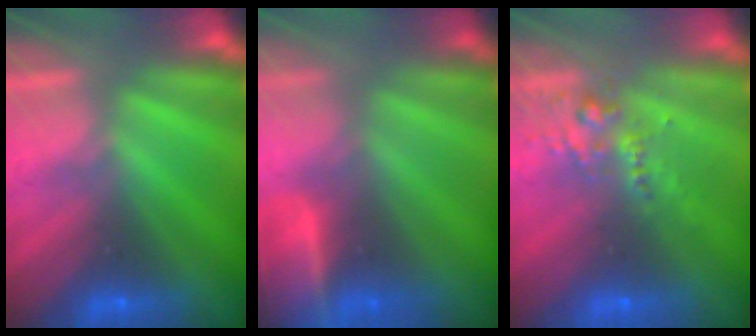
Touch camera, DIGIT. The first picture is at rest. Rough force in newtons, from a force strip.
{"total": 7.6}
{"total": 2.6}